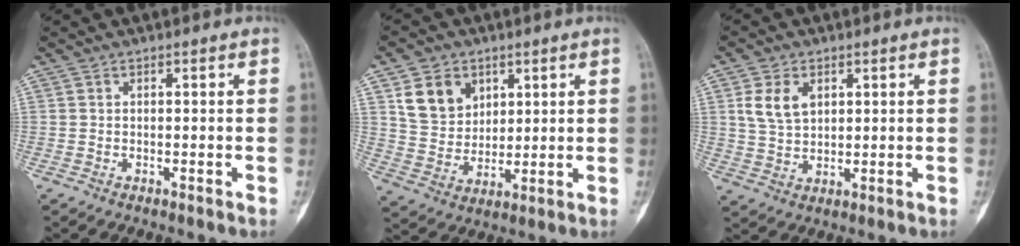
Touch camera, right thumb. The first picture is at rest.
{"total": 10.1, "force": [4.4, 7.9, 4.6], "torque": [-0.057, -0.019, 0.091]}
{"total": 6.7, "force": [2.3, 4.4, 4.4], "torque": [-0.074, -0.005, 0.050]}